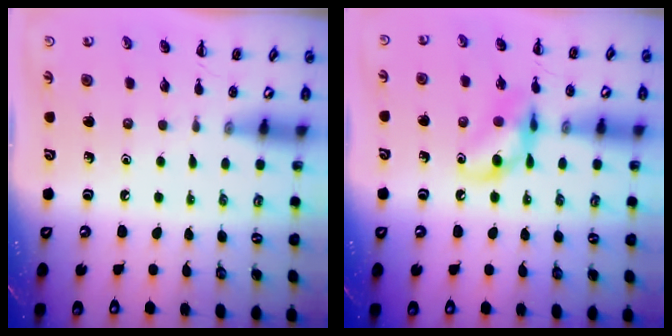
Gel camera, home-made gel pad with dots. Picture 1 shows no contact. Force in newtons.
{"total": 11.2, "press": 11.1, "slide": 1.4}